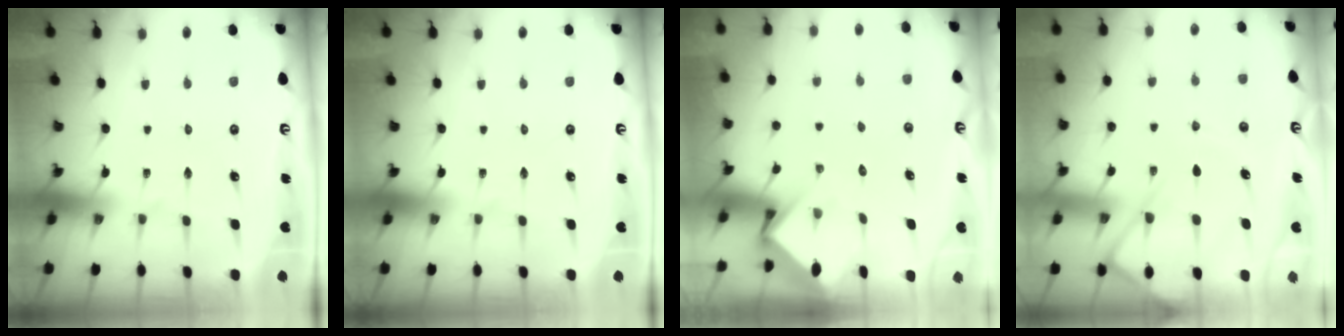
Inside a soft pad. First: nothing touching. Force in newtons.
{"total": 0.0}
{"total": 3.6, "press": 3.5, "slide": 0.3}
{"total": 8.4, "press": 8.4, "slide": 1.1}